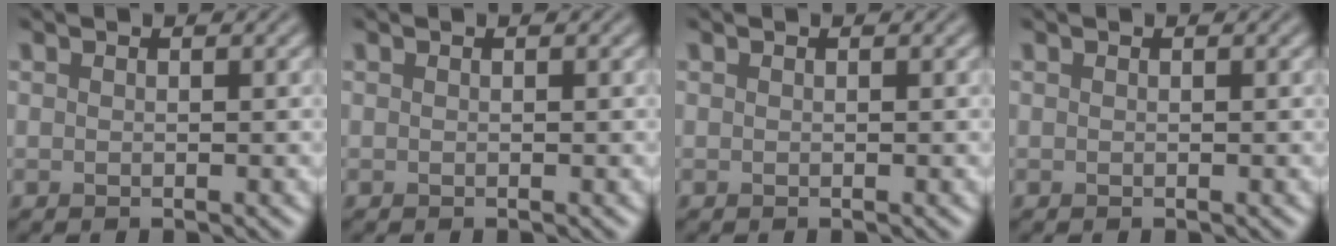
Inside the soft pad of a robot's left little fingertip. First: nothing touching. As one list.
[{"total": 0.0}, {"total": 0.0}, {"total": 0.0}]